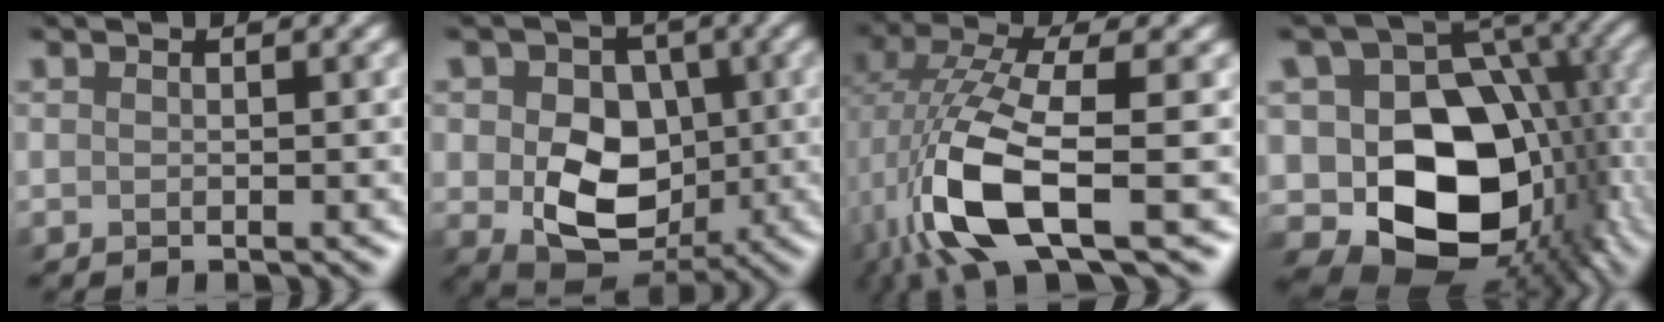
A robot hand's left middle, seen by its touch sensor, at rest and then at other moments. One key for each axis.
{"total": 8.3, "fx": -0.6, "fy": 6.2, "fz": 5.6, "tx": -0.086, "ty": -0.019, "tz": -0.004}
{"total": 9.4, "fx": -2.1, "fy": 2.6, "fz": 8.7, "tx": -0.195, "ty": -0.002, "tz": -0.045}
{"total": 15.1, "fx": -2.7, "fy": 10.5, "fz": 10.6, "tx": -0.184, "ty": -0.009, "tz": -0.043}